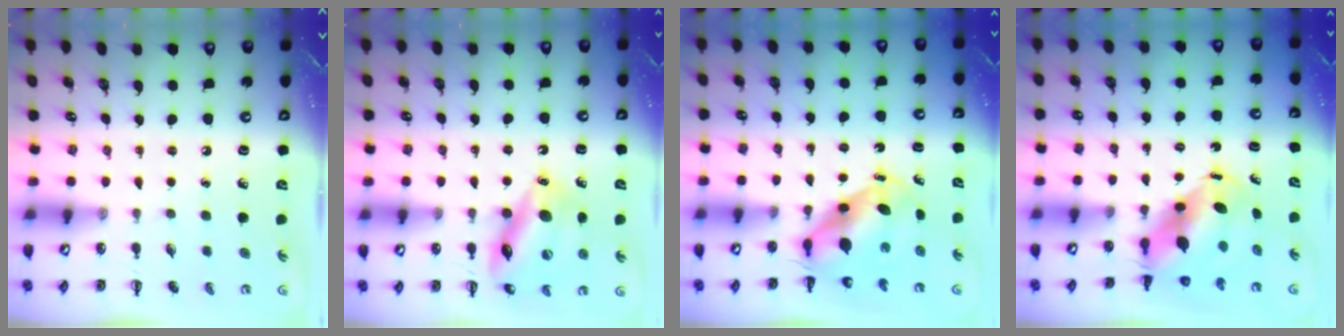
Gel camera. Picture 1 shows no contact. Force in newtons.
{"total": 15.1, "press": 14.9, "slide": 2.3}
{"total": 6.6, "press": 6.5, "slide": 1.4}
{"total": 7.2, "press": 6.9, "slide": 2.0}